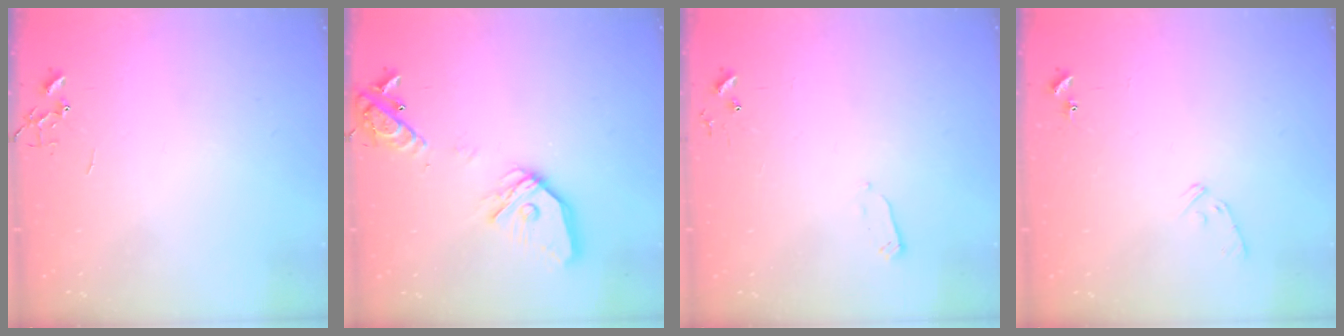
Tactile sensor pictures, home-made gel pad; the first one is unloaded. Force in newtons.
{"total": 17.0, "press": 16.8, "slide": 2.6}
{"total": 2.4, "press": 2.4, "slide": 0.4}
{"total": 6.7, "press": 6.7, "slide": 0.7}